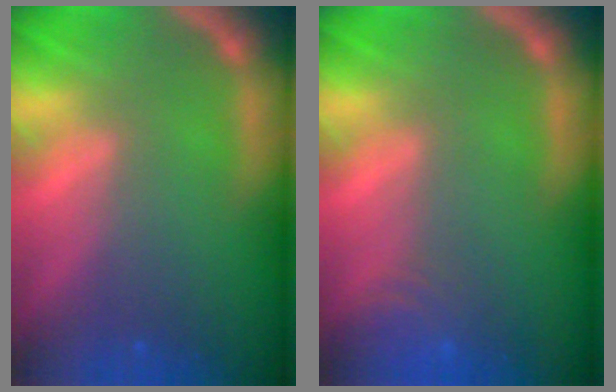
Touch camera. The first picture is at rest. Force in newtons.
{"total": 3.5}